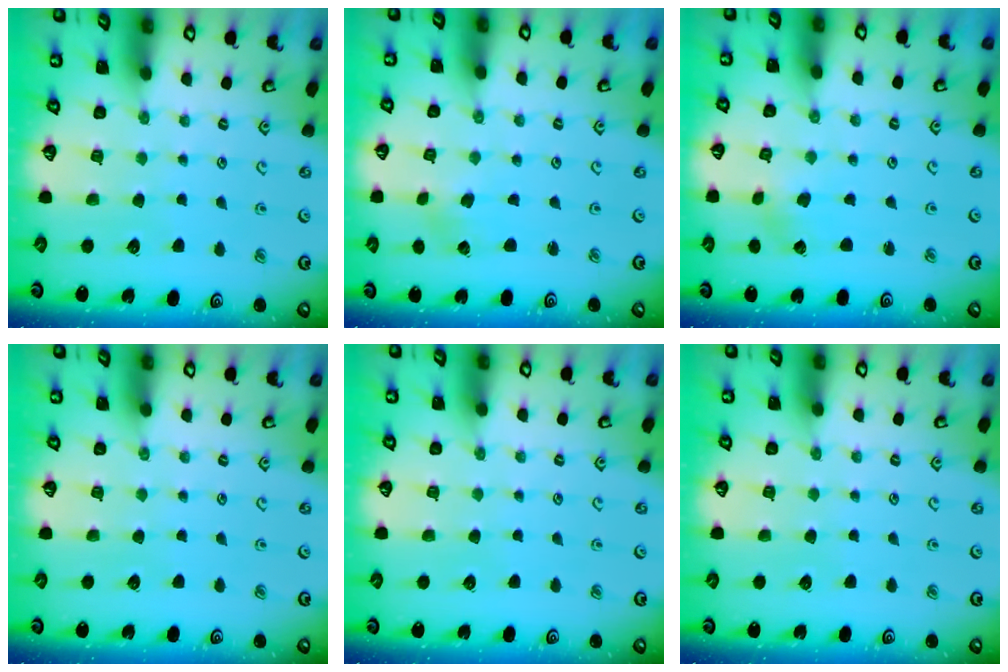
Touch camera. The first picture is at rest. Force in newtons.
{"total": 2.2, "press": 2.2, "slide": 0.2}
{"total": 0.6, "press": 0.6, "slide": 0.1}
{"total": 0.0}
{"total": 0.0}
{"total": 0.0}